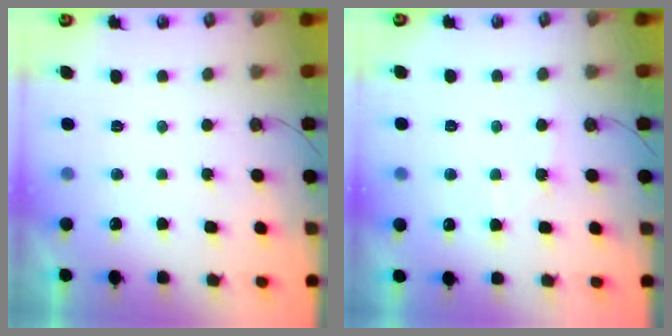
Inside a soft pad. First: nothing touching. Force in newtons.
{"total": 4.4, "press": 4.4, "slide": 0.5}